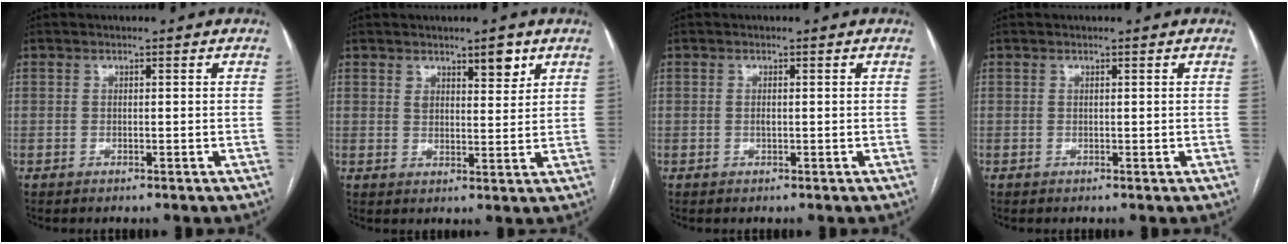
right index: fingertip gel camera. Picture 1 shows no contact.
{"total": 4.5, "force": [3.0, 1.6, 3.0], "torque": [-0.046, -0.003, 0.047]}
{"total": 0.7, "force": [-0.1, 0.3, 0.6], "torque": [-0.013, 0.000, -0.001]}
{"total": 0.0}